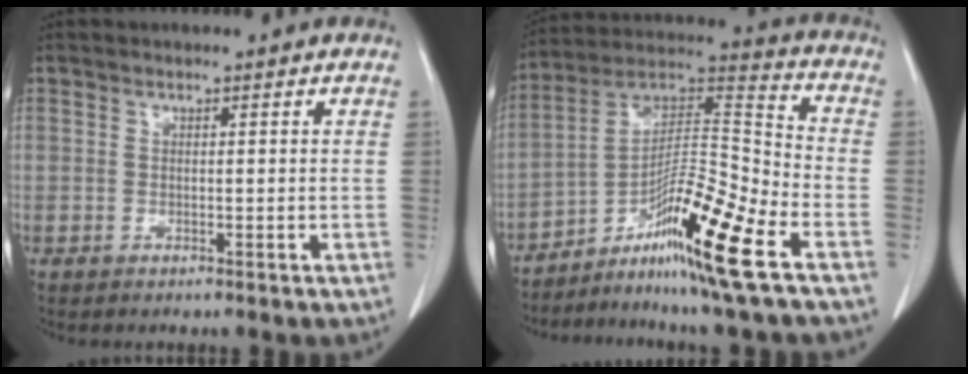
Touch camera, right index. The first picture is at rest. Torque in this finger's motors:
{"motor_torque": [1.08, -1.06, 0.50, 0.10]}